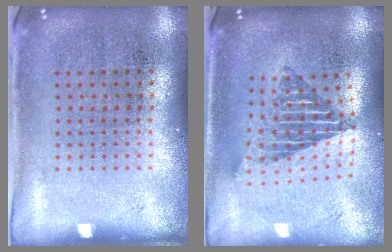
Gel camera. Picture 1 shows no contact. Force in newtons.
{"total": 1.9, "press": 1.5, "slide": 1.2}